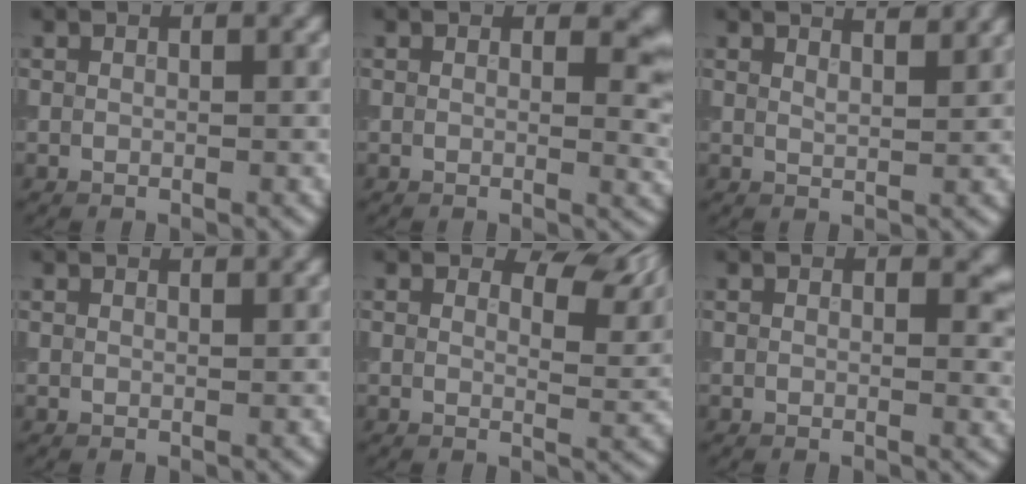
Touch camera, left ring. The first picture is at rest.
{"total": 3.0, "force": [0.9, 1.4, 2.4], "torque": [-0.019, -0.007, 0.011]}
{"total": 4.0, "force": [3.2, 1.3, 2.0], "torque": [-0.002, 0.025, 0.014]}
{"total": 1.1, "force": [1.0, 0.2, 0.4], "torque": [-0.006, -0.003, 0.007]}
{"total": 4.9, "force": [2.8, 2.4, 3.2], "torque": [-0.039, -0.004, 0.034]}
{"total": 1.7, "force": [0.7, 0.9, 1.3], "torque": [-0.007, -0.007, 0.009]}